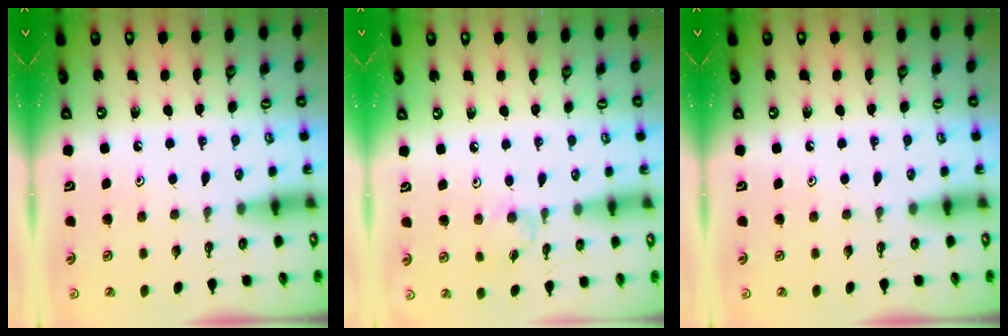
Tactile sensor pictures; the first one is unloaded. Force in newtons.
{"total": 4.1, "press": 4.0, "slide": 0.5}
{"total": 0.0}